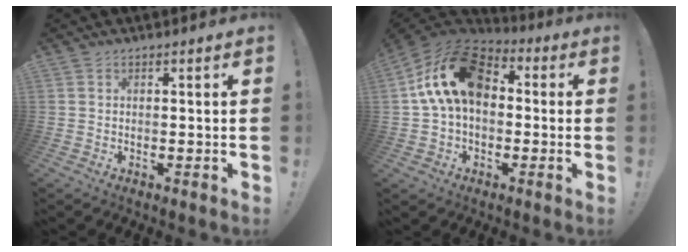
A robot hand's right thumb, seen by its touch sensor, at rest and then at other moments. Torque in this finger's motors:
{"motor_torque": [1.19, 1.19, 0.71, -0.43, 0.23]}